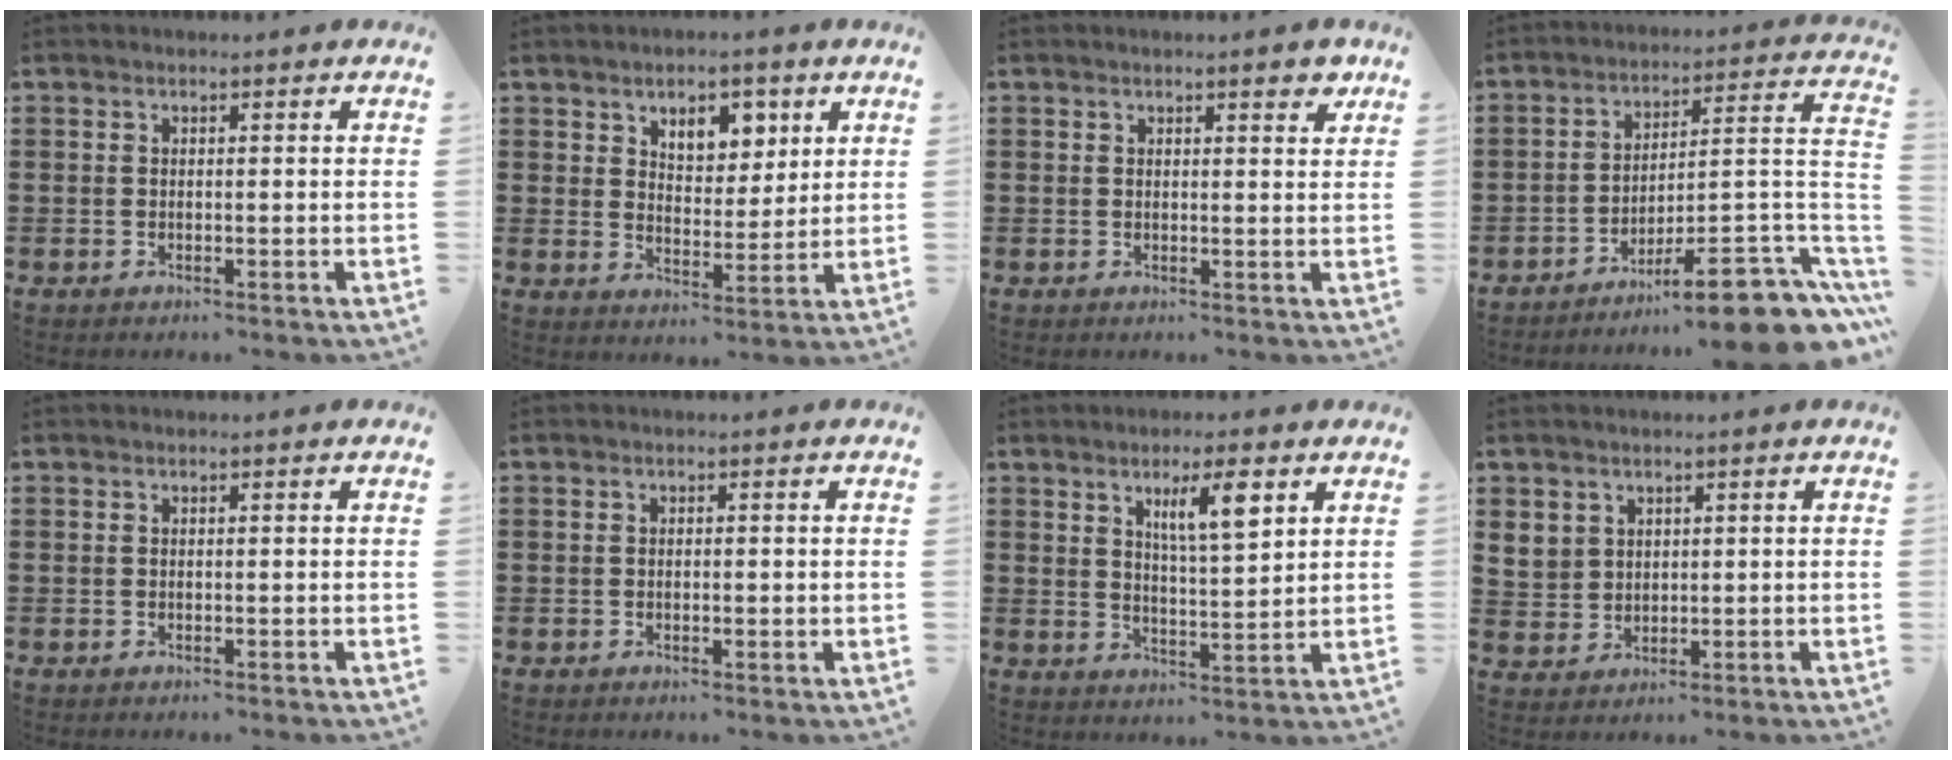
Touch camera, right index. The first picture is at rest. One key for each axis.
{"total": 5.9, "fx": 3.6, "fy": 3.7, "fz": 2.8, "tx": -0.048, "ty": 0.001, "tz": 0.060}
{"total": 2.3, "fx": 1.6, "fy": 0.5, "fz": 1.6, "tx": -0.018, "ty": 0.000, "tz": 0.024}
{"total": 10.9, "fx": -8.3, "fy": 1.7, "fz": 6.9, "tx": -0.087, "ty": 0.015, "tz": -0.152}
{"total": 0.0}
{"total": 0.6, "fx": -0.1, "fy": 0.4, "fz": 0.4, "tx": -0.009, "ty": 0.001, "tz": -0.001}
{"total": 6.5, "fx": 3.6, "fy": 1.4, "fz": 5.3, "tx": -0.096, "ty": 0.002, "tz": 0.055}
{"total": 3.4, "fx": 1.9, "fy": 2.8, "fz": 0.5, "tx": -0.026, "ty": 0.010, "tz": 0.038}